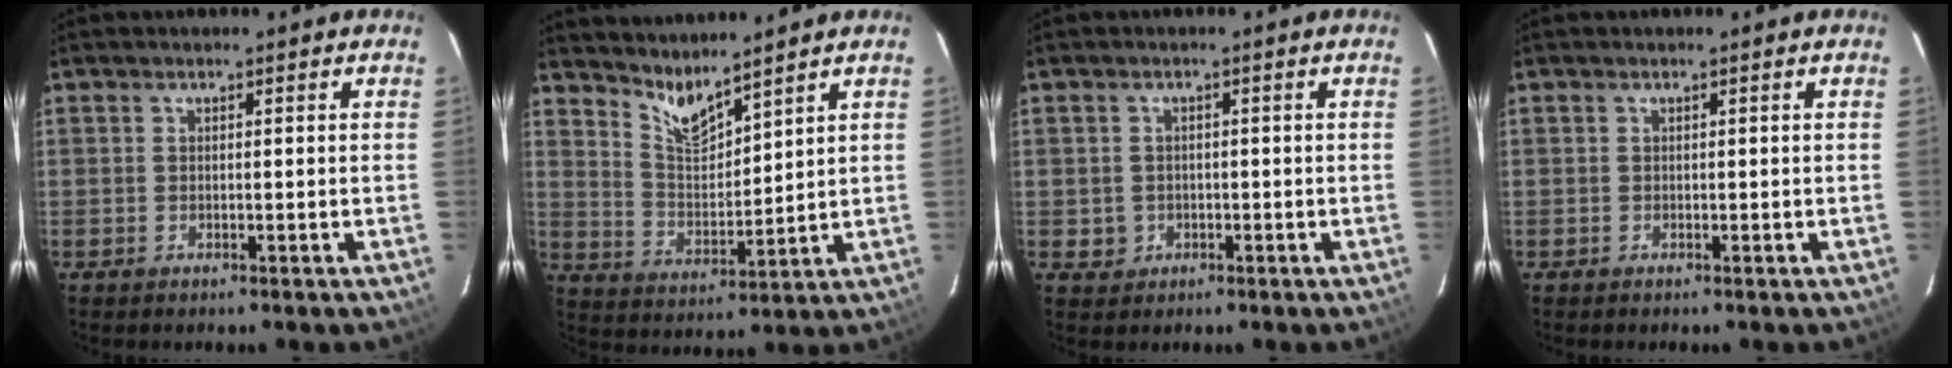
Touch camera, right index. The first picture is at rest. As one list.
[{"total": 6.9, "force": [6.1, 0.9, 3.1], "torque": [-0.058, -0.014, 0.122]}, {"total": 2.6, "force": [-0.6, 2.6, 0.3], "torque": [-0.007, 0.002, -0.003]}, {"total": 0.0}]